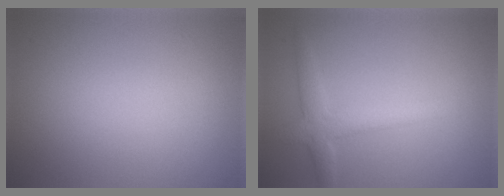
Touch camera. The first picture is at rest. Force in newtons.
{"total": 2.9, "press": 2.9, "slide": 0.1}